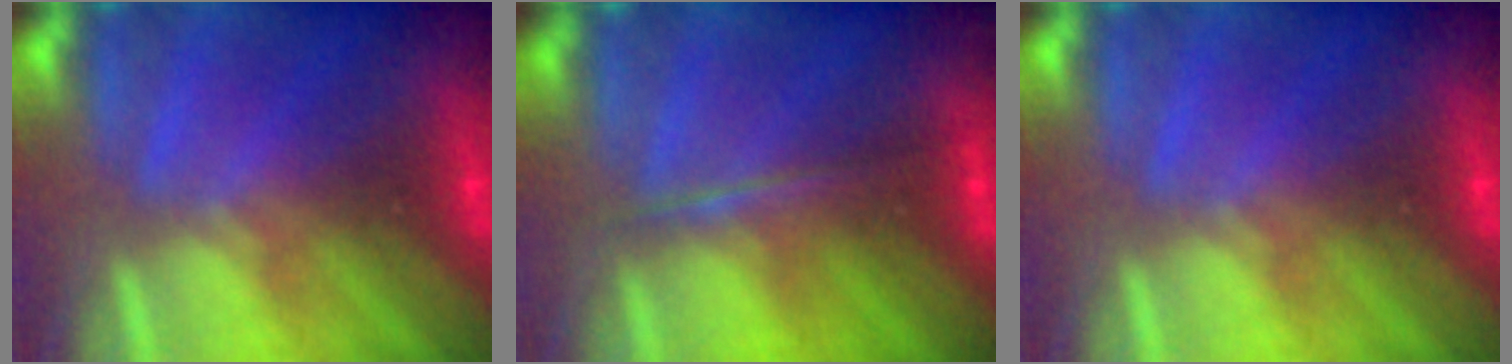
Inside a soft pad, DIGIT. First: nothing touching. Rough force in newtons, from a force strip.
{"total": 1.8}
{"total": 0.0}